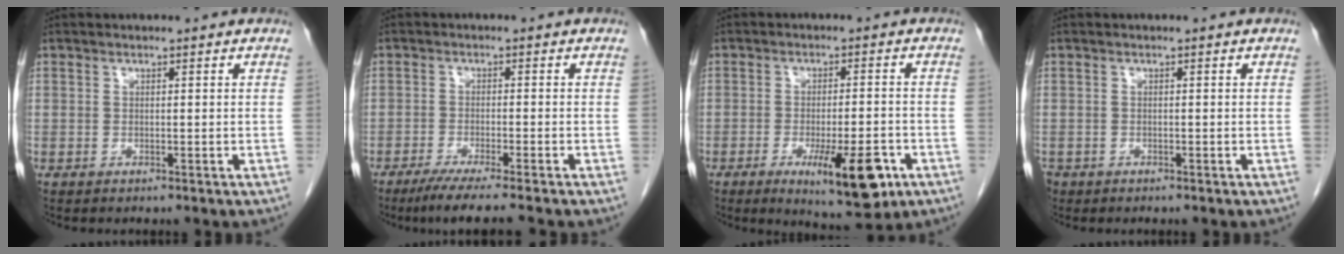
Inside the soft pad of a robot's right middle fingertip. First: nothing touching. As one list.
[{"total": 6.9, "force": [-5.6, -0.7, 4.1], "torque": [-0.058, -0.019, -0.090]}, {"total": 10.8, "force": [-4.9, 2.3, 9.3], "torque": [-0.137, -0.017, -0.064]}, {"total": 1.7, "force": [-1.2, 1.2, 0.3], "torque": [-0.013, 0.000, -0.020]}]